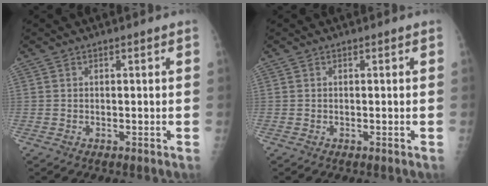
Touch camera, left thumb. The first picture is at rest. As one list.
[{"total": 0.0}]